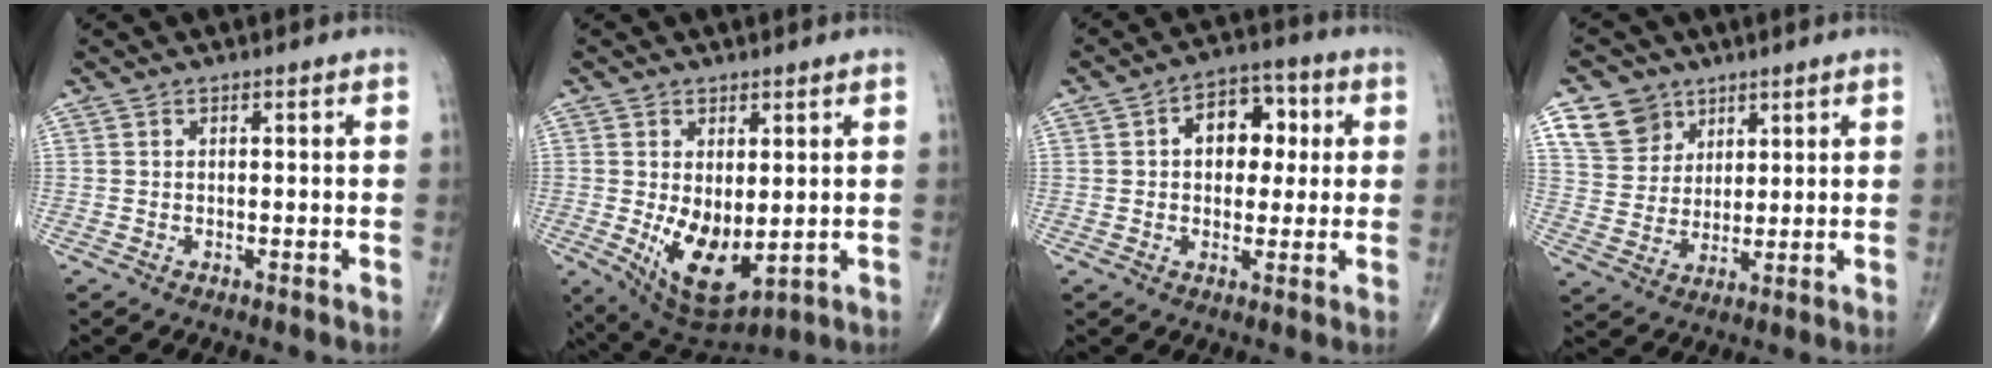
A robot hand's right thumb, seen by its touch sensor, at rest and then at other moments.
{"total": 10.9, "force": [-0.8, 5.9, 9.2], "torque": [-0.141, -0.021, 0.011]}
{"total": 9.7, "force": [1.7, 6.7, 6.8], "torque": [-0.055, 0.017, 0.021]}
{"total": 8.8, "force": [4.9, 7.0, 2.1], "torque": [-0.013, -0.025, 0.099]}